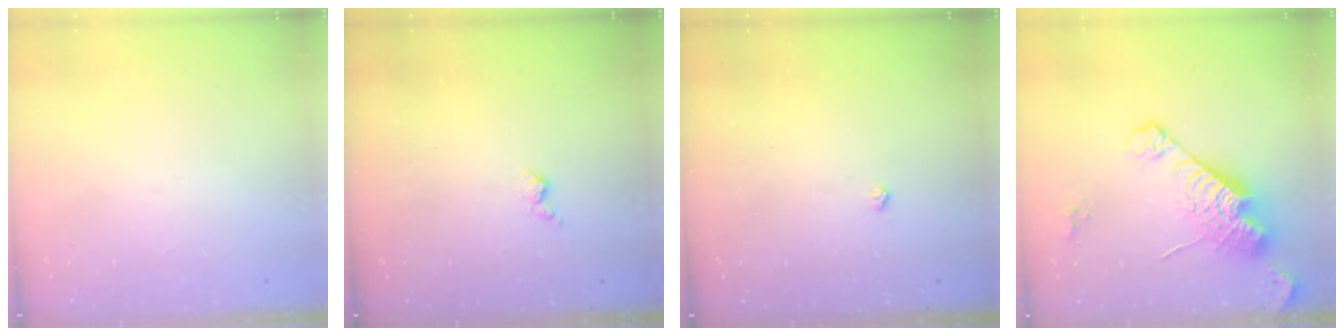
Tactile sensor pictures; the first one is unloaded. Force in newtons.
{"total": 3.6, "press": 3.6, "slide": 0.6}
{"total": 2.6, "press": 2.5, "slide": 0.5}
{"total": 15.6, "press": 15.5, "slide": 1.3}